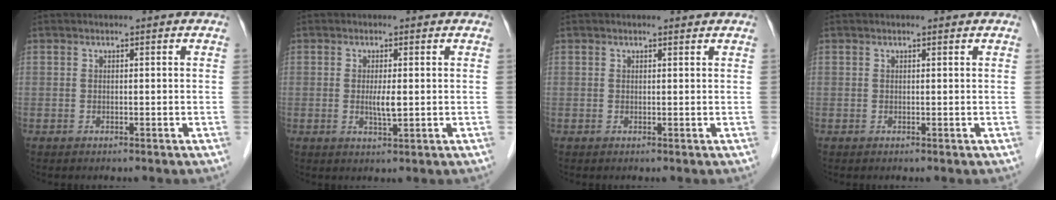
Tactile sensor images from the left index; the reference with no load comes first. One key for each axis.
{"total": 2.6, "fx": -0.1, "fy": 0.4, "fz": 2.6, "tx": -0.051, "ty": -0.008, "tz": -0.001}
{"total": 0.6, "fx": 0.5, "fy": 0.2, "fz": 0.2, "tx": -0.011, "ty": -0.002, "tz": 0.006}
{"total": 0.0}